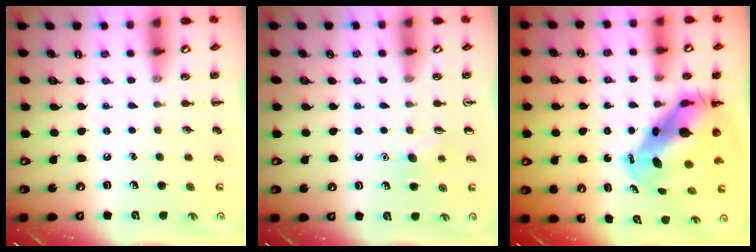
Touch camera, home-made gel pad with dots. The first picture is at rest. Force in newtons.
{"total": 5.2, "press": 5.0, "slide": 1.4}
{"total": 9.7, "press": 9.3, "slide": 2.8}